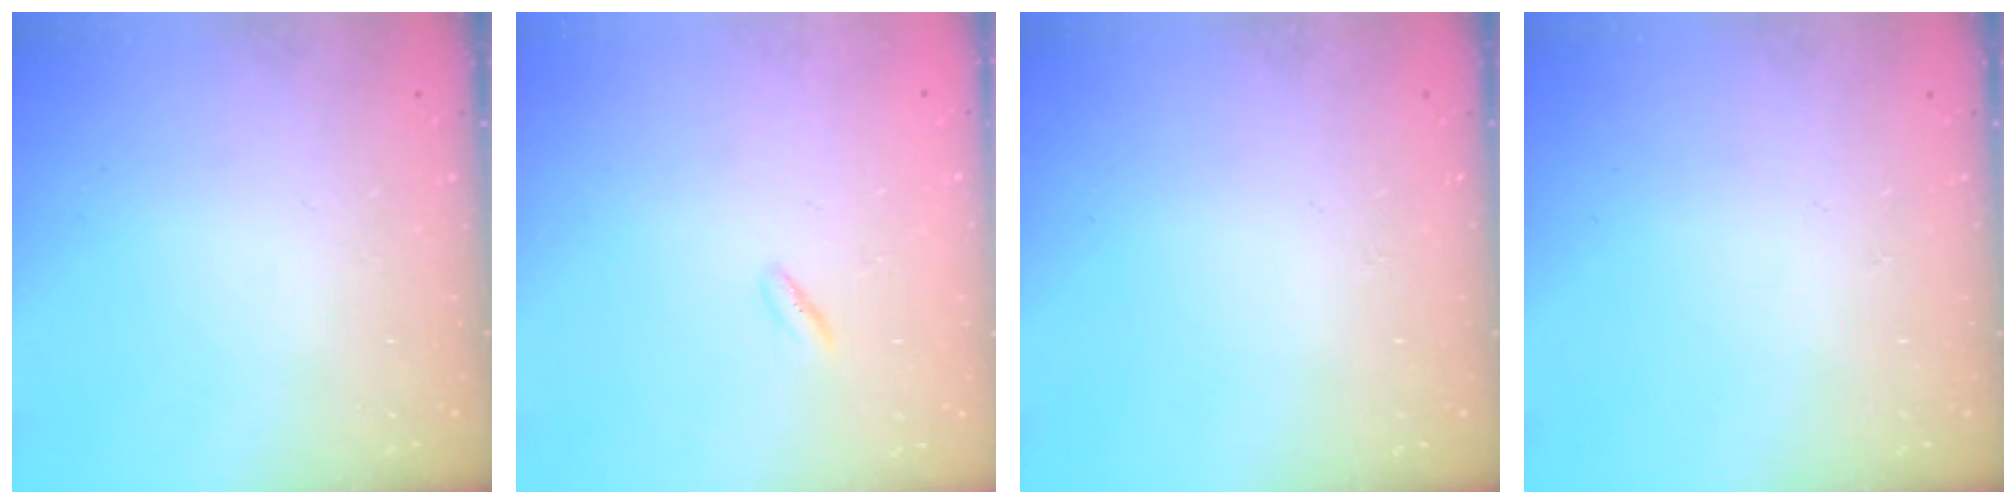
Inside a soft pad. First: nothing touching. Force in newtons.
{"total": 1.8, "press": 1.7, "slide": 0.7}
{"total": 0.0}
{"total": 0.0}